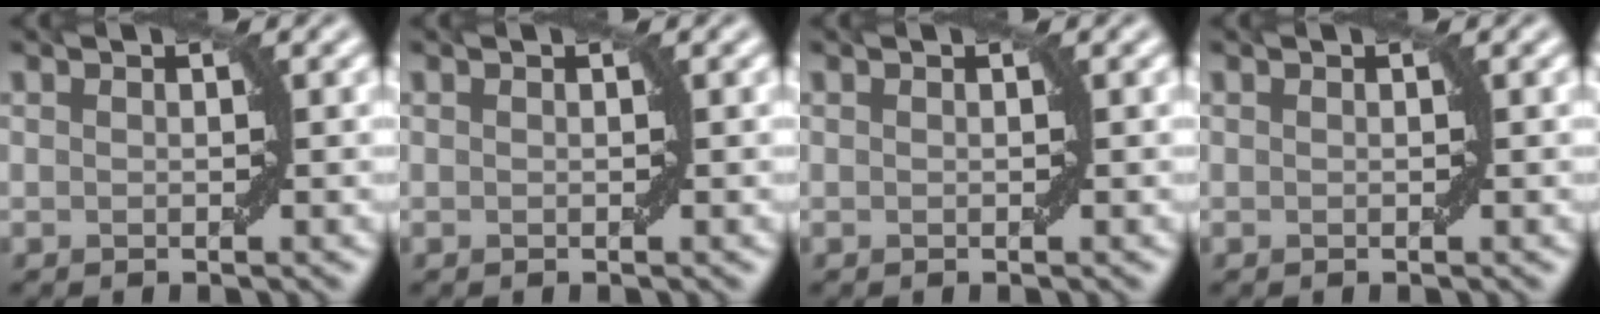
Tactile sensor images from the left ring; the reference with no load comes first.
{"total": 0.0}
{"total": 0.0}
{"total": 0.0}